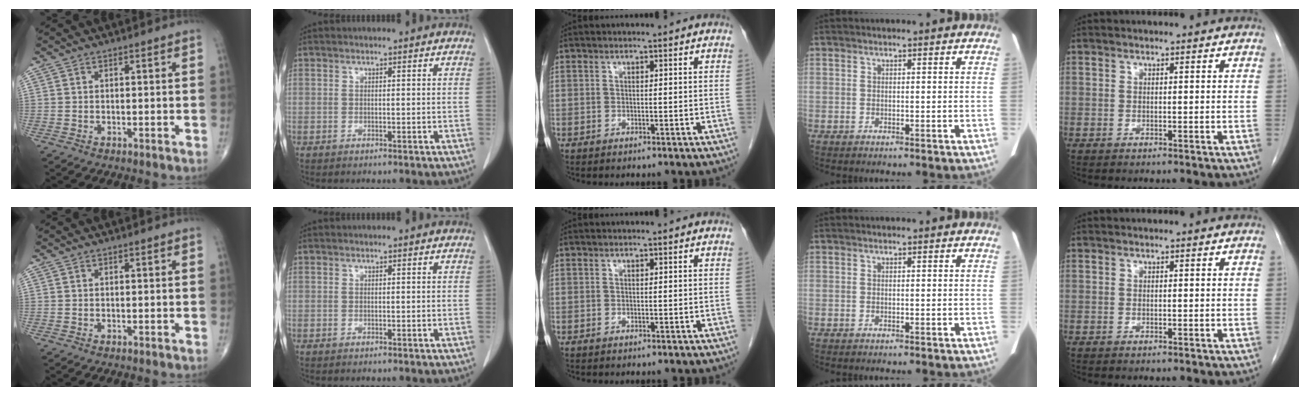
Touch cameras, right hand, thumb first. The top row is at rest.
{}